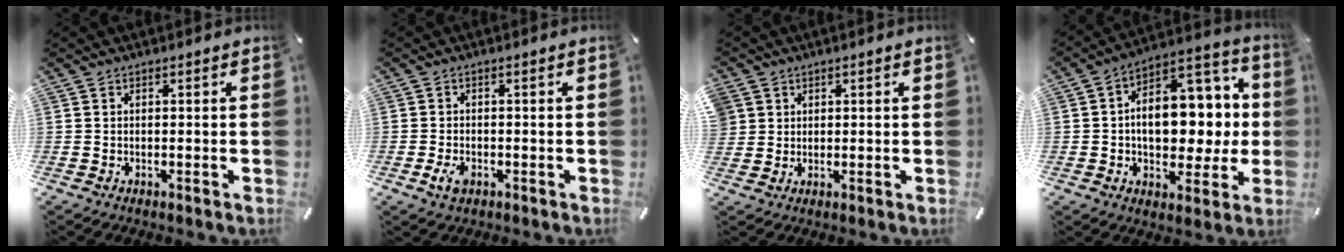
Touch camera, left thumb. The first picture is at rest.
{"total": 2.9, "force": [-1.2, 1.8, 1.9], "torque": [-0.049, -0.001, -0.025]}
{"total": 3.8, "force": [1.6, 3.5, -0.1], "torque": [-0.008, 0.006, 0.031]}
{"total": 16.3, "force": [0.5, 10.9, 12.1], "torque": [-0.172, -0.003, 0.017]}